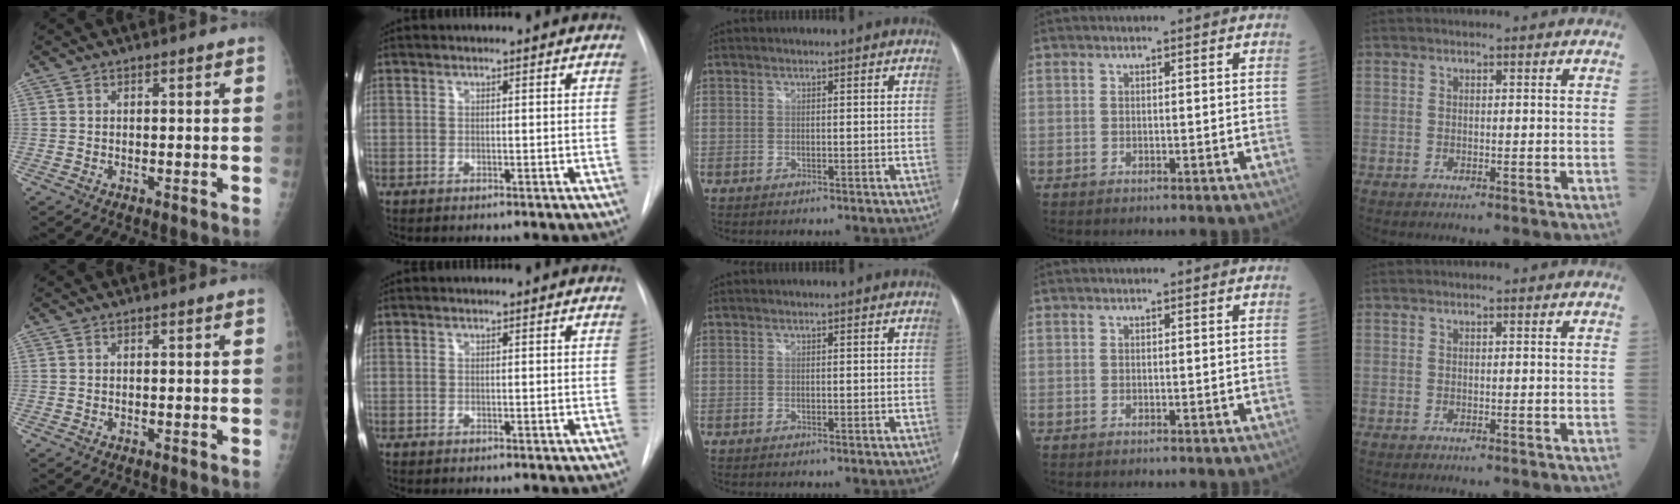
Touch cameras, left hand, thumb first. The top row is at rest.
{}